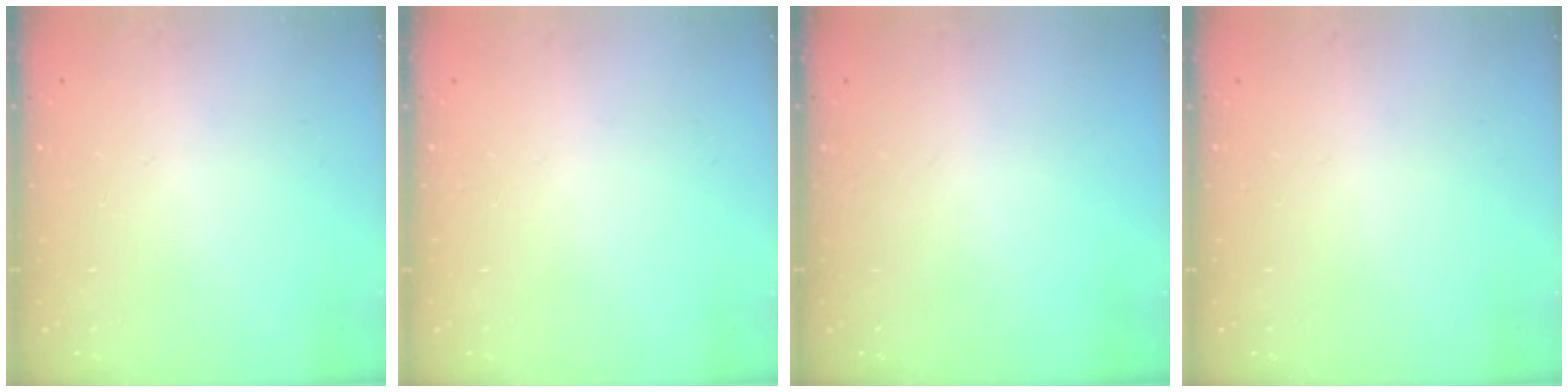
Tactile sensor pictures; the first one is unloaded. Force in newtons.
{"total": 0.0}
{"total": 0.0}
{"total": 0.0}